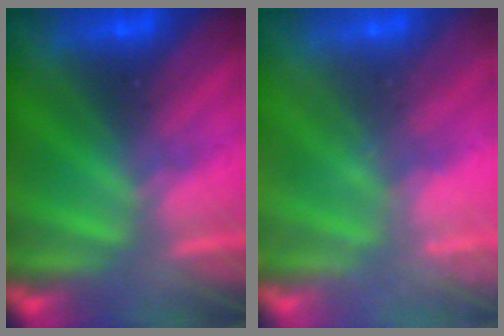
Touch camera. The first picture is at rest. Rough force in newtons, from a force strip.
{"total": 2.4}